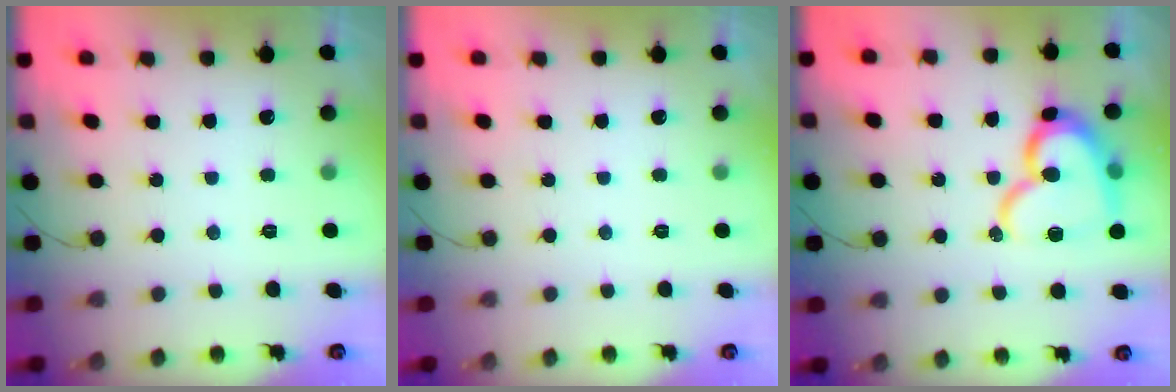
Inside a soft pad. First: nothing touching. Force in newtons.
{"total": 0.0}
{"total": 17.1, "press": 17.0, "slide": 1.7}